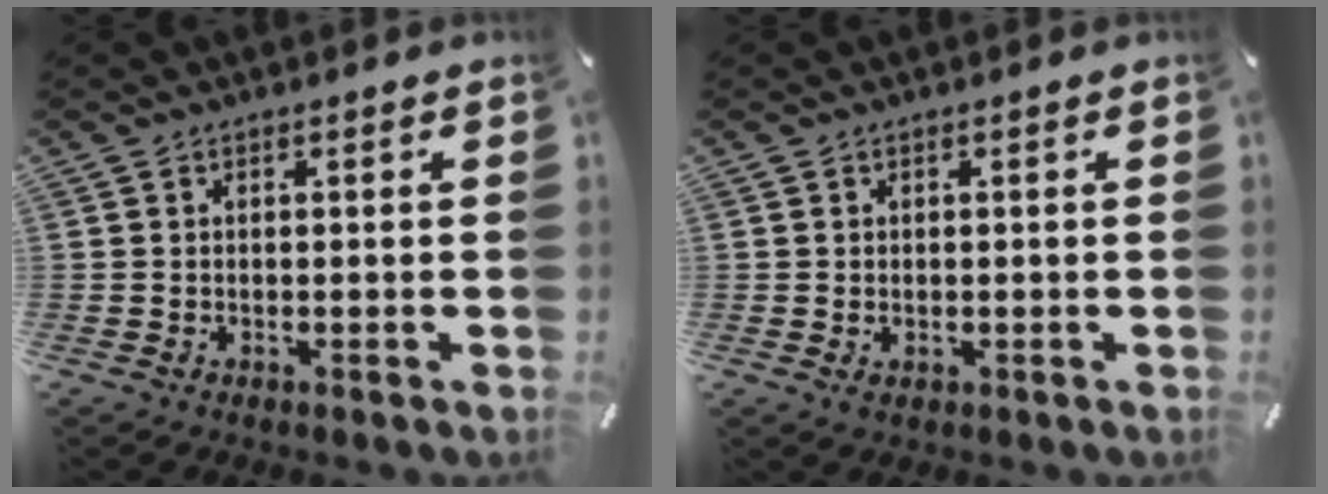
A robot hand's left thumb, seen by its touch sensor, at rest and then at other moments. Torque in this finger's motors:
{"motor_torque": [-0.24, -0.17, 0.24, 0.01, 0.05]}